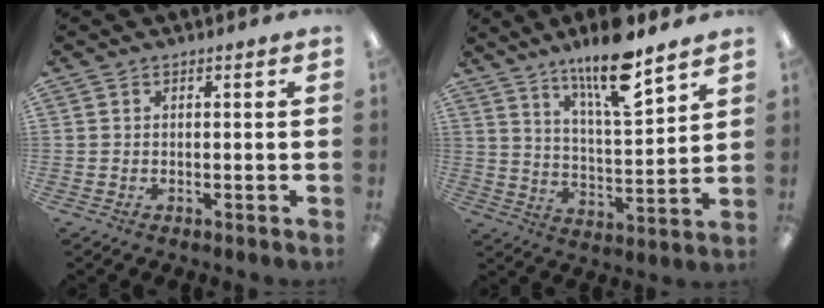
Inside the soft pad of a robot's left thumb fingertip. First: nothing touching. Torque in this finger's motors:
{"motor_torque": [0.75, 0.14, 1.04, -1.08, 0.15]}